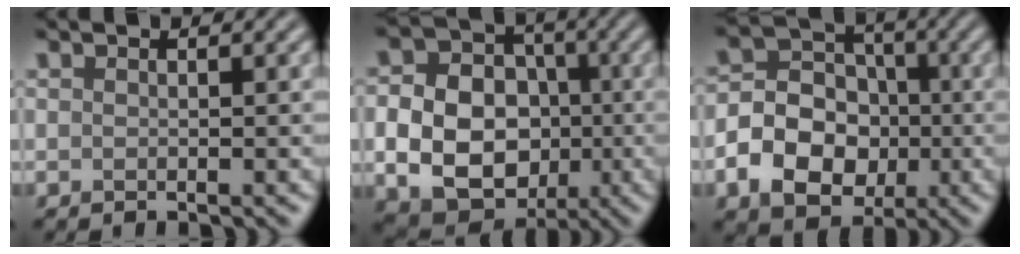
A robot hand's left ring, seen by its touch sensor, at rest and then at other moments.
{"total": 11.3, "force": [-1.9, 9.2, 6.2], "torque": [-0.100, -0.021, -0.047]}
{"total": 7.7, "force": [-2.4, 5.9, 4.3], "torque": [-0.059, -0.001, -0.055]}